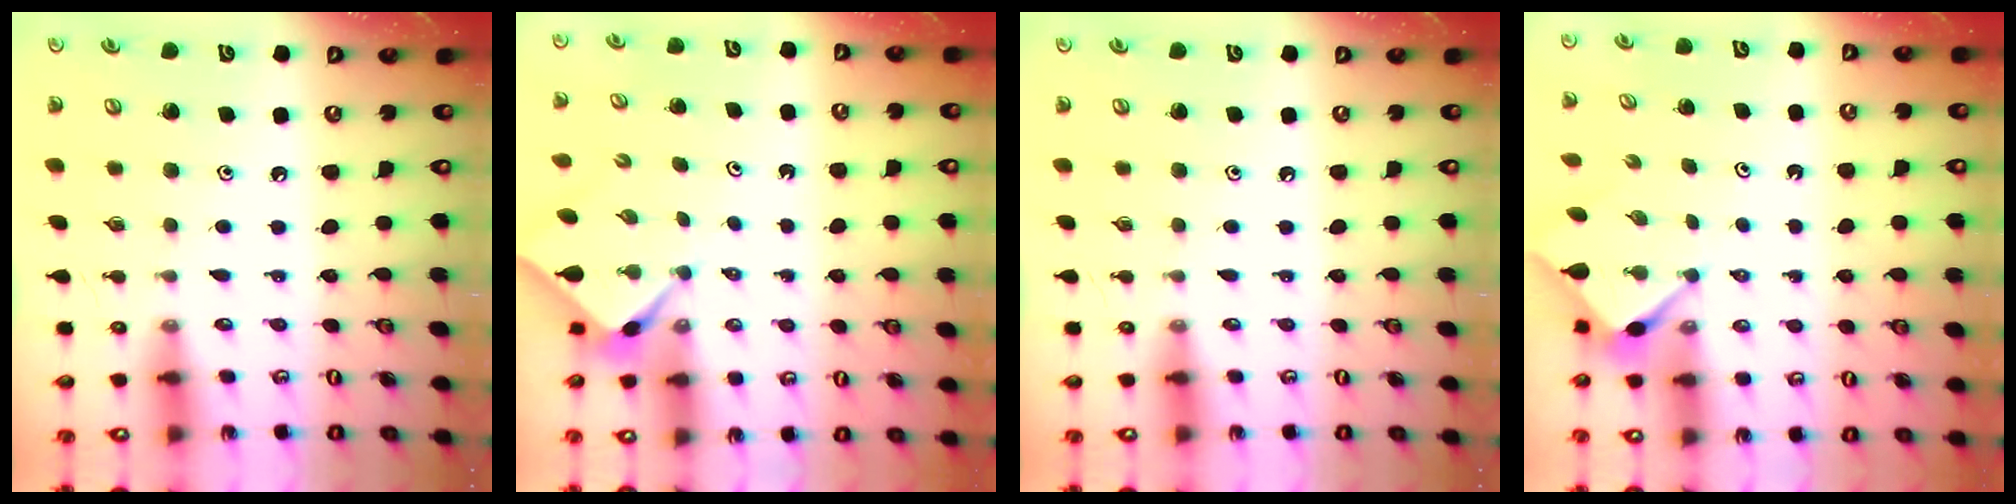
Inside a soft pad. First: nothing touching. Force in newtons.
{"total": 2.2, "press": 2.2, "slide": 0.2}
{"total": 0.0}
{"total": 2.9, "press": 2.8, "slide": 0.3}